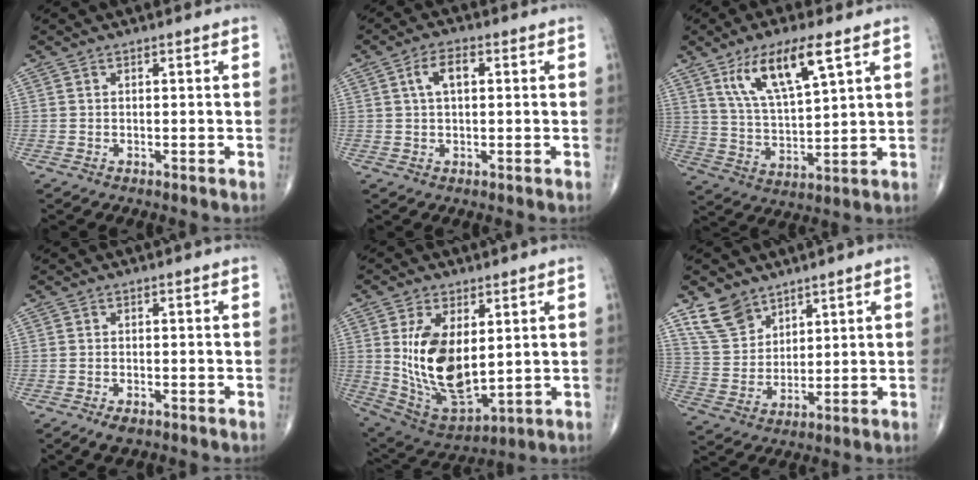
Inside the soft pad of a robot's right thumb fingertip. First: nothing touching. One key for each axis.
{"total": 4.7, "fx": 1.1, "fy": 2.4, "fz": 3.9, "tx": -0.072, "ty": 0.012, "tz": 0.018}
{"total": 13.3, "fx": 6.9, "fy": 3.9, "fz": 10.7, "tx": -0.190, "ty": -0.028, "tz": 0.137}
{"total": 2.6, "fx": -1.6, "fy": 1.2, "fz": 1.7, "tx": -0.031, "ty": 0.000, "tz": -0.023}
{"total": 16.5, "fx": 2.4, "fy": 8.9, "fz": 13.7, "tx": -0.242, "ty": -0.022, "tz": 0.069}
{"total": 8.6, "fx": 6.1, "fy": 5.4, "fz": 2.9, "tx": -0.037, "ty": -0.029, "tz": 0.128}